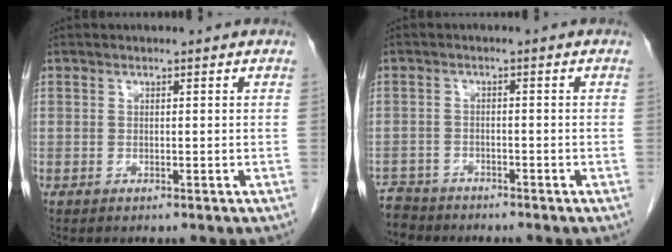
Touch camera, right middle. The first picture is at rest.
{"total": 4.3, "force": [-4.0, 1.4, -0.9], "torque": [0.018, -0.008, -0.078]}